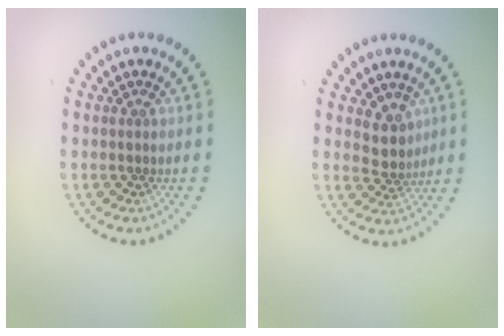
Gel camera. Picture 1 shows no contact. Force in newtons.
{"total": 2.7, "press": 2.1, "slide": 1.6}